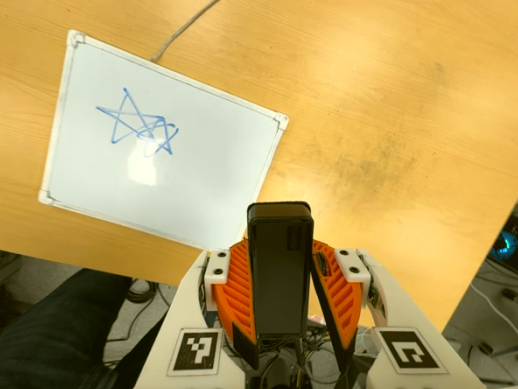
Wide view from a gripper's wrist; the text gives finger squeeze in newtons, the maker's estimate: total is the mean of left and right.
{"total": 5.6, "left": 5.0, "right": 6.2}